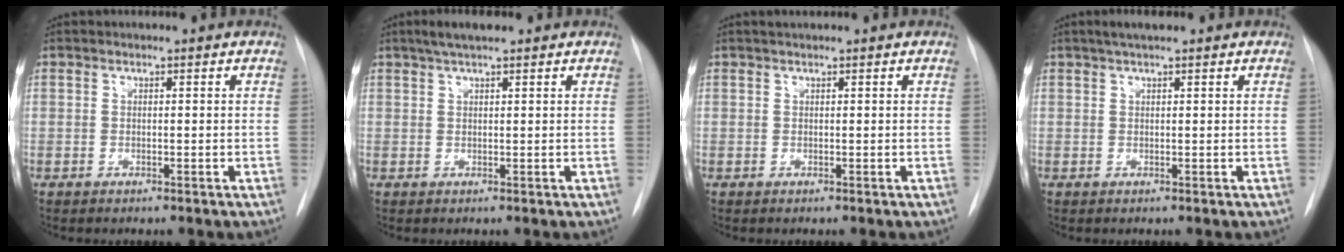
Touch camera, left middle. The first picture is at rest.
{"total": 3.6, "force": [2.7, 0.6, 2.4], "torque": [-0.049, 0.014, 0.047]}
{"total": 0.9, "force": [0.7, 0.0, 0.4], "torque": [-0.011, 0.008, 0.016]}
{"total": 3.2, "force": [2.4, 0.4, 2.1], "torque": [-0.043, 0.012, 0.042]}